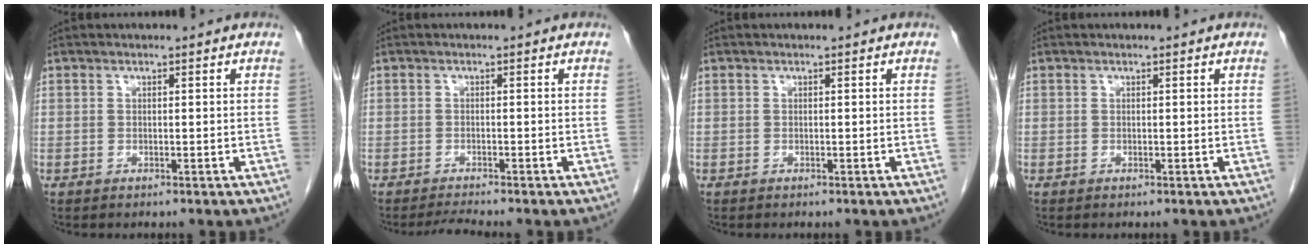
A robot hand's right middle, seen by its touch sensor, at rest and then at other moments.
{"total": 2.1, "force": [-1.8, -0.9, 0.3], "torque": [-0.017, -0.015, -0.032]}
{"total": 0.0}
{"total": 0.0}